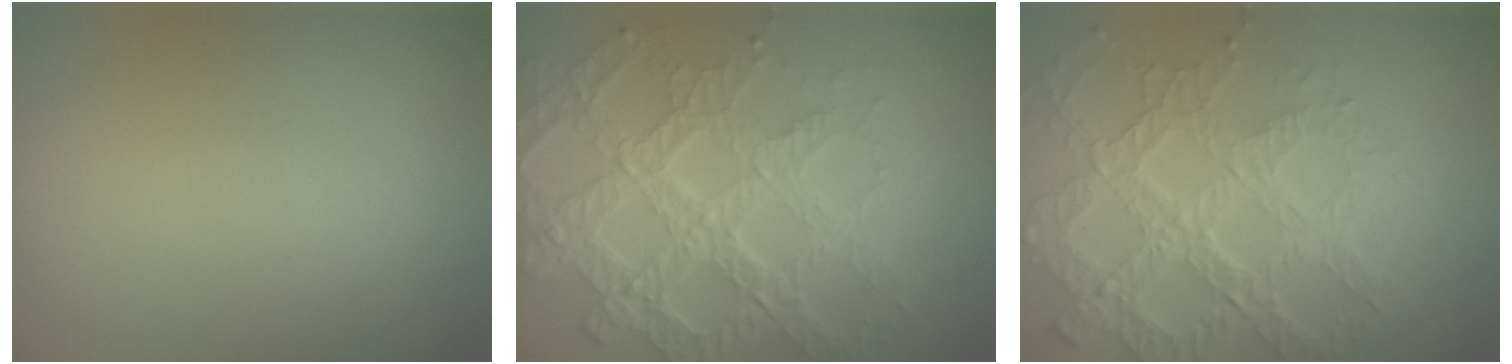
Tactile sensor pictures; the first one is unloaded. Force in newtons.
{"total": 8.0, "press": 5.9, "slide": 5.4}
{"total": 7.8, "press": 5.5, "slide": 5.5}